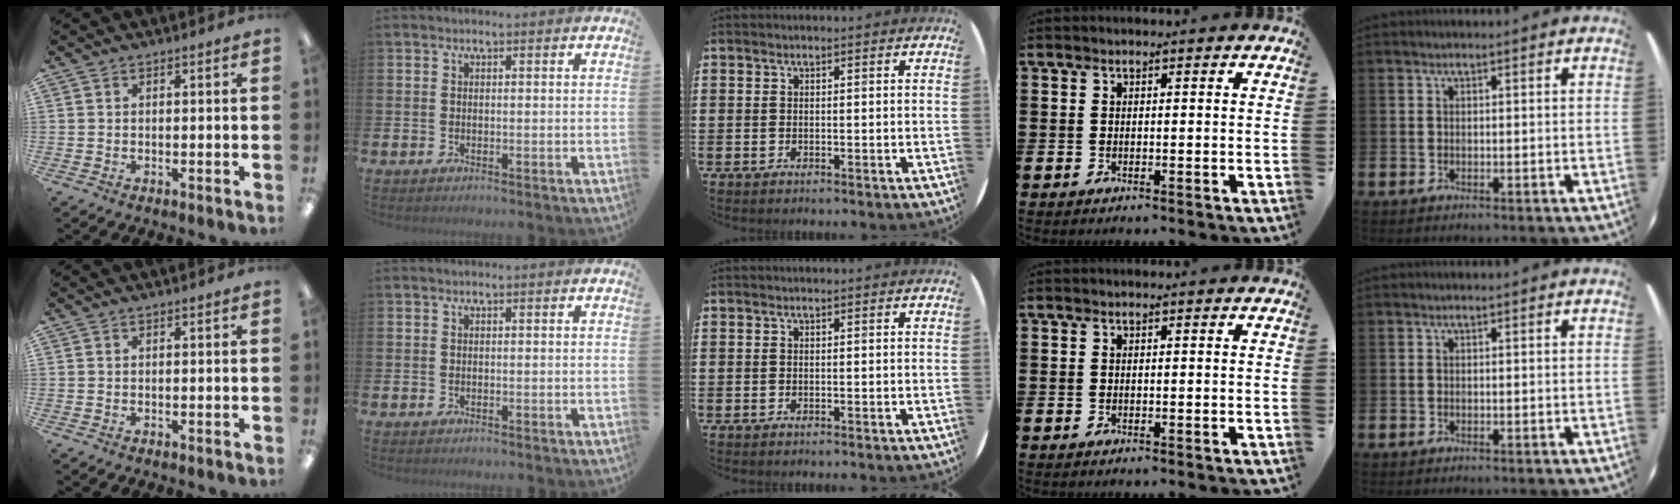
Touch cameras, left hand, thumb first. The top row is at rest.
{}